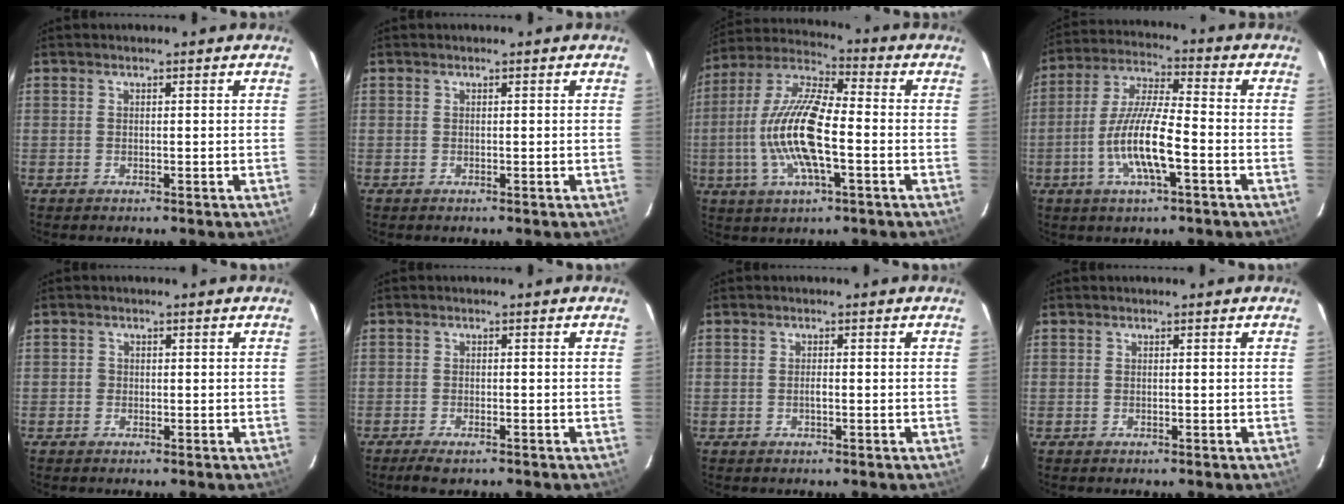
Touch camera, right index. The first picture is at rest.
{"total": 0.0}
{"total": 16.1, "force": [-3.2, 4.6, 15.1], "torque": [-0.304, -0.001, -0.067]}
{"total": 12.3, "force": [-4.2, 2.2, 11.3], "torque": [-0.233, -0.004, -0.081]}
{"total": 0.9, "force": [-0.3, 0.8, 0.0], "torque": [0.002, 0.001, -0.005]}
{"total": 3.2, "force": [-2.5, 0.9, 1.9], "torque": [-0.046, -0.009, -0.044]}
{"total": 1.0, "force": [-0.3, 0.3, 0.9], "torque": [-0.017, 0.002, -0.005]}
{"total": 0.0}